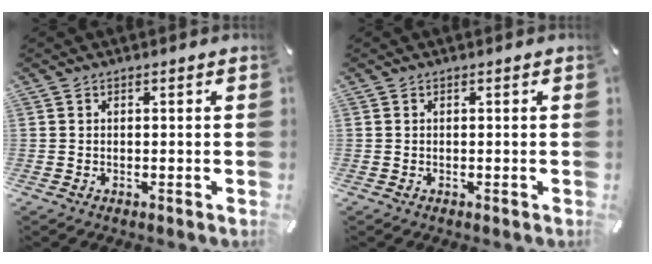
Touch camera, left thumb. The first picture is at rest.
{"total": 0.0}